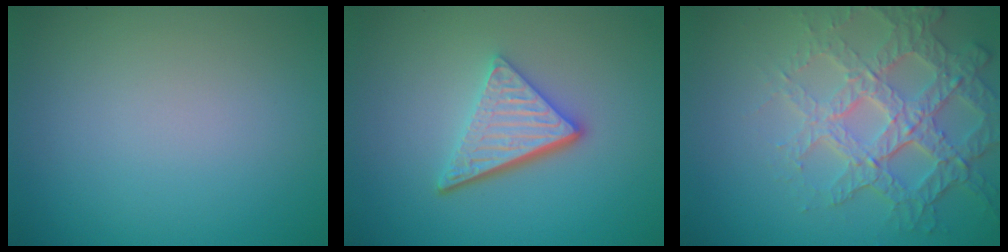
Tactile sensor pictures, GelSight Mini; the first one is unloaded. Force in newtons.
{"total": 4.8, "press": 3.4, "slide": 3.3}
{"total": 5.8, "press": 4.9, "slide": 3.1}